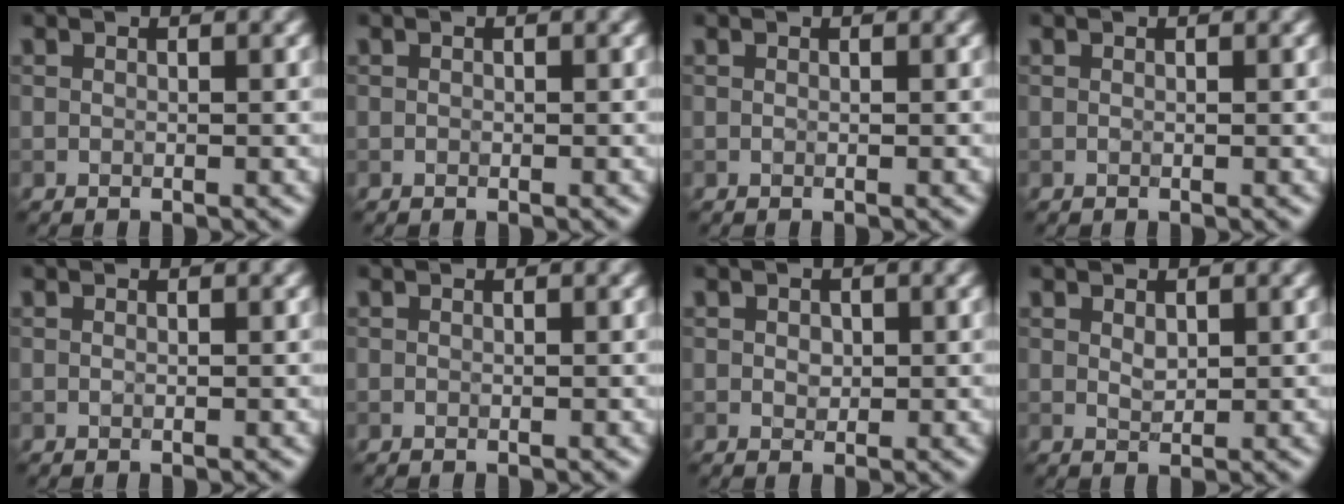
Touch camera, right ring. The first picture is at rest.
{"total": 0.0}
{"total": 0.0}
{"total": 0.0}
{"total": 0.0}
{"total": 0.0}
{"total": 0.8, "force": [0.2, 0.7, 0.3], "torque": [-0.006, -0.001, 0.004]}
{"total": 0.9, "force": [0.6, 0.5, 0.5], "torque": [-0.013, 0.000, 0.017]}